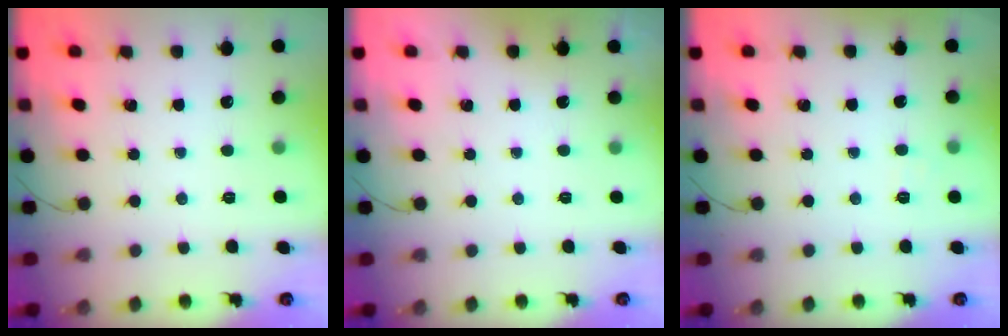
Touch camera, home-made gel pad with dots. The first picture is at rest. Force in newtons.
{"total": 1.8, "press": 1.8, "slide": 0.3}
{"total": 3.8, "press": 3.7, "slide": 0.9}